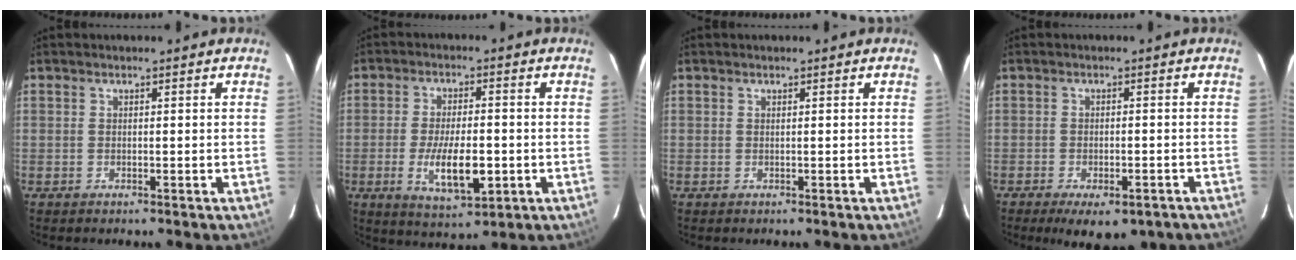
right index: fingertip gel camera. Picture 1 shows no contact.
{"total": 10.5, "force": [-2.7, 3.7, 9.4], "torque": [-0.181, -0.016, -0.042]}
{"total": 0.0}
{"total": 9.2, "force": [-6.3, 3.6, 5.7], "torque": [-0.111, -0.022, -0.082]}